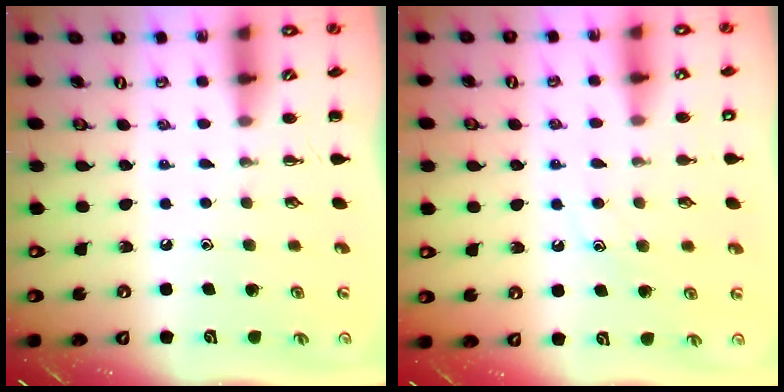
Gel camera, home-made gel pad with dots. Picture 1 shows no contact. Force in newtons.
{"total": 8.9, "press": 8.8, "slide": 1.3}